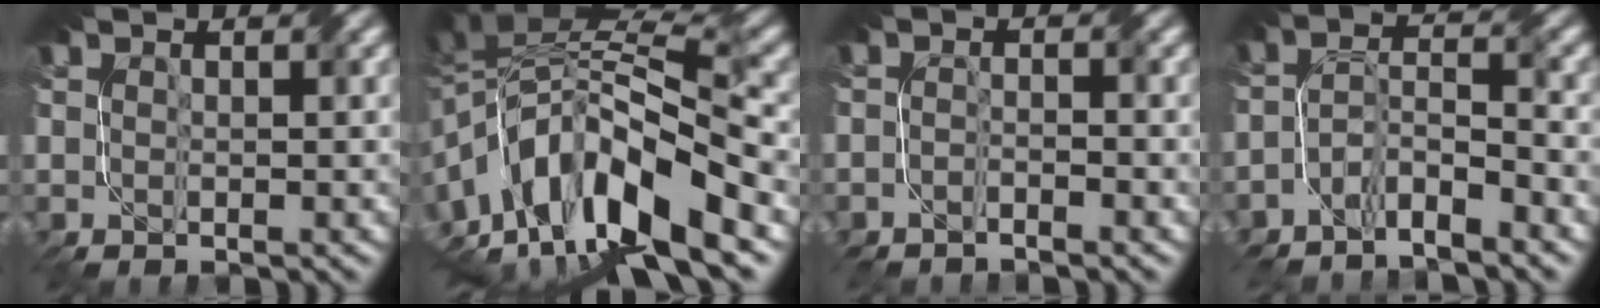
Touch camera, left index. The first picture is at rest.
{"total": 12.6, "force": [-4.2, 6.0, 10.2], "torque": [-0.188, 0.024, -0.073]}
{"total": 1.4, "force": [-1.4, 0.0, 0.0], "torque": [0.003, 0.001, -0.027]}
{"total": 4.6, "force": [-3.9, 1.1, 2.1], "torque": [-0.040, 0.006, -0.078]}